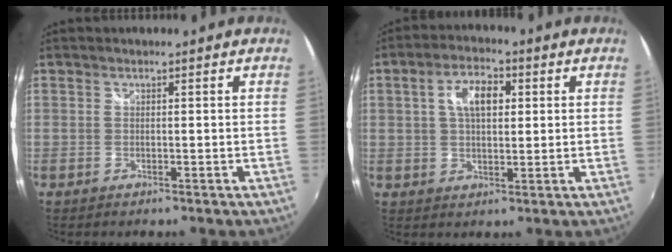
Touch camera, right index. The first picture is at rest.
{"total": 7.2, "force": [1.9, 3.9, 5.8], "torque": [-0.103, 0.017, 0.032]}